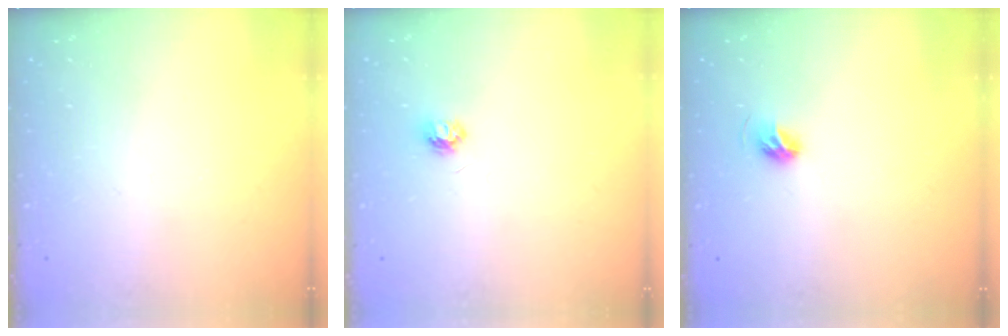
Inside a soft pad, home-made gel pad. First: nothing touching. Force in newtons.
{"total": 3.8, "press": 3.8, "slide": 0.5}
{"total": 5.3, "press": 5.2, "slide": 0.9}